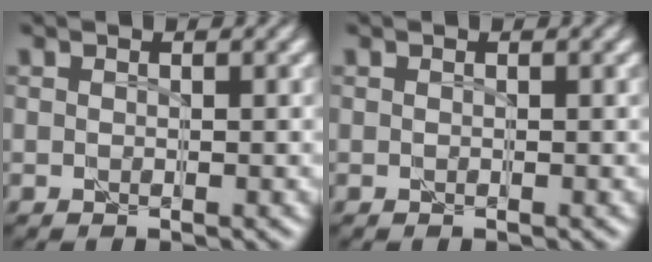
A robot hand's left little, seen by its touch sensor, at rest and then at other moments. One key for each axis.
{"total": 0.0}